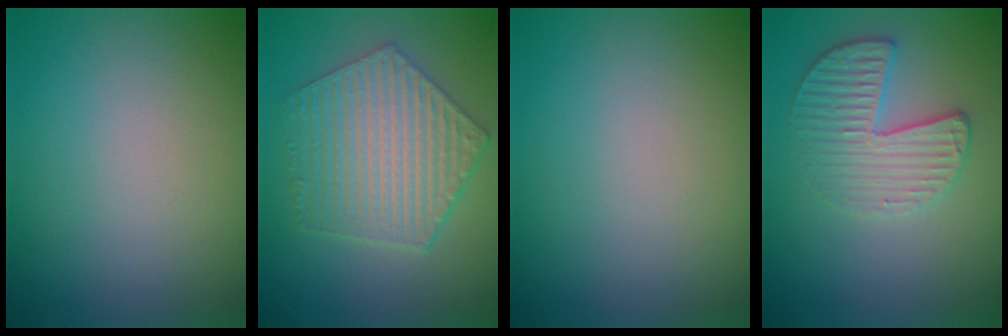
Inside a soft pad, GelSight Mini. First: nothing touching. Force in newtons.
{"total": 6.5, "press": 5.0, "slide": 4.1}
{"total": 0.0}
{"total": 3.3, "press": 3.3, "slide": 0.6}